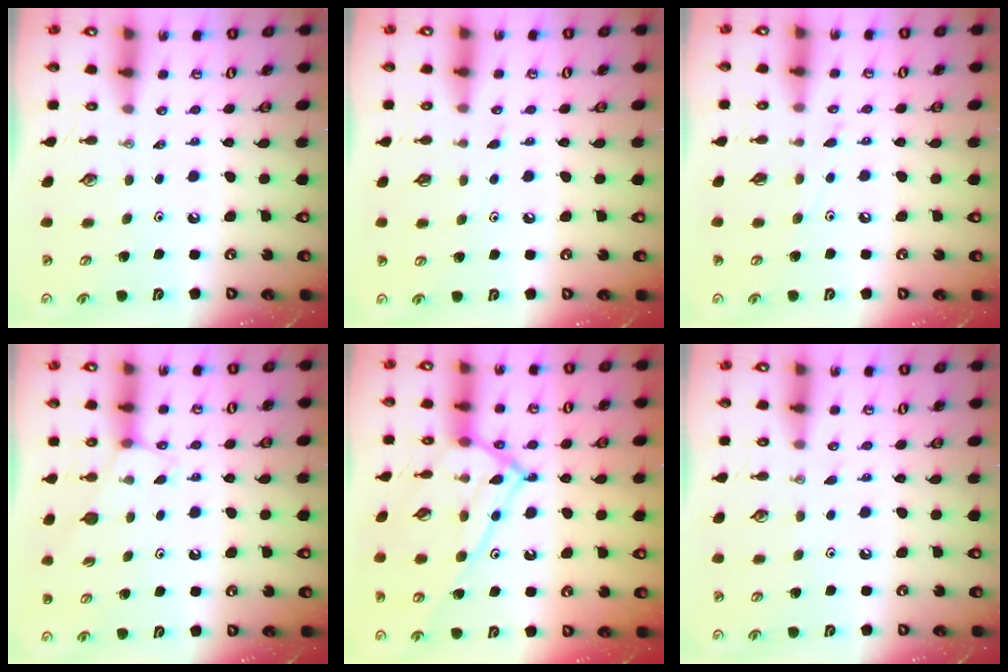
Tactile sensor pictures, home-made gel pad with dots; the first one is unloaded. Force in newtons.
{"total": 6.5, "press": 6.5, "slide": 0.4}
{"total": 5.9, "press": 5.8, "slide": 0.7}
{"total": 4.9, "press": 4.9, "slide": 0.6}
{"total": 17.1, "press": 17.0, "slide": 1.4}
{"total": 5.9, "press": 5.9, "slide": 0.6}